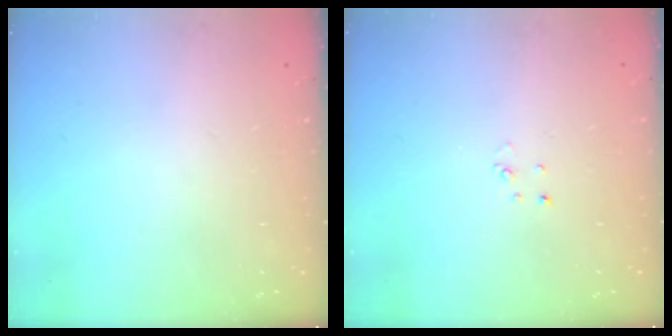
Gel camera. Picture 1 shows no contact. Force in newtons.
{"total": 2.0, "press": 2.0, "slide": 0.2}